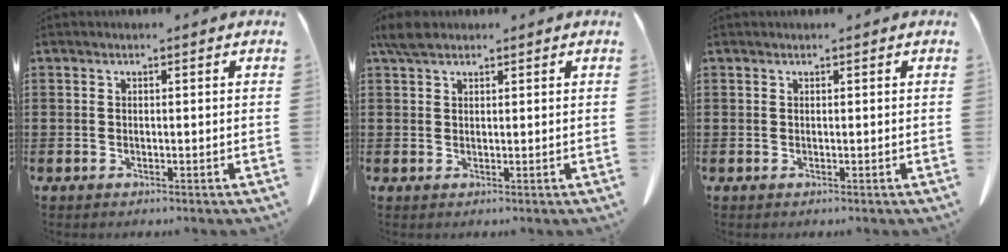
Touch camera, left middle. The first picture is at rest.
{"total": 2.9, "force": [2.2, 1.3, 1.4], "torque": [-0.034, 0.007, 0.042]}
{"total": 0.0}